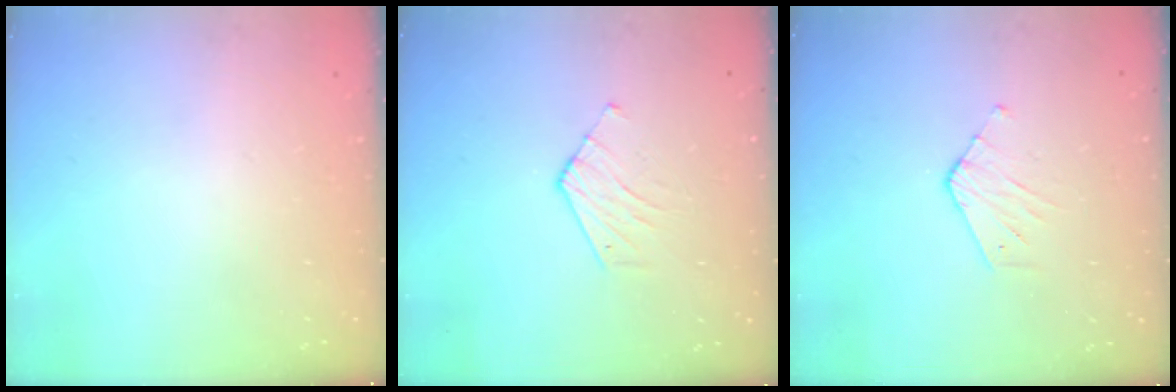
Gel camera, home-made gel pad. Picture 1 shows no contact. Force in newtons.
{"total": 4.1, "press": 4.1, "slide": 0.4}
{"total": 3.4, "press": 3.4, "slide": 0.3}